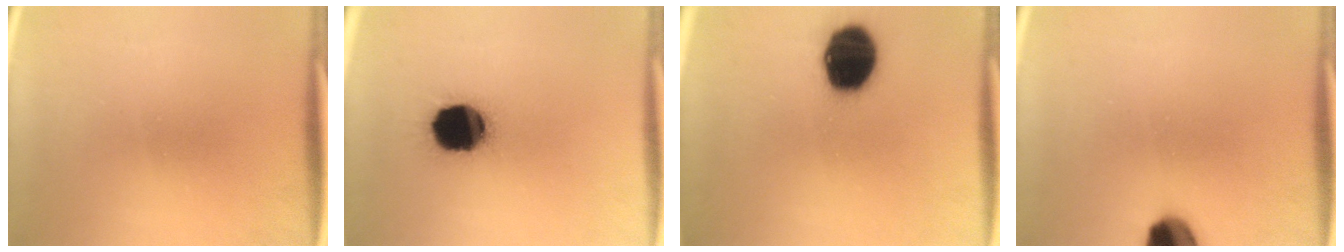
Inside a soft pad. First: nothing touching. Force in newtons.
{"total": 16.7}
{"total": 17.2}
{"total": 9.2}